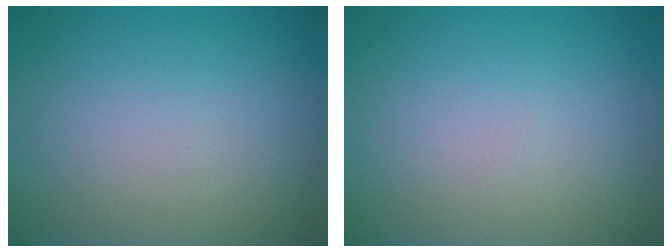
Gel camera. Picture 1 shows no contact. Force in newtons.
{"total": 0.0}